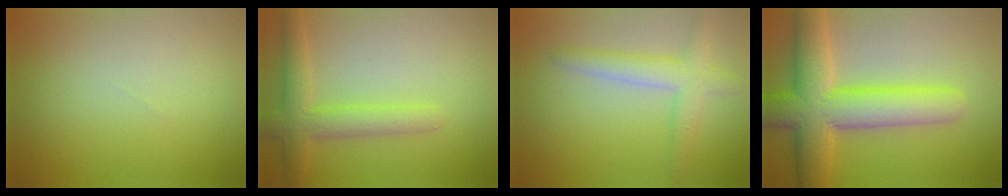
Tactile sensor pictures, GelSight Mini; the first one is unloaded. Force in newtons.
{"total": 3.8, "press": 3.8, "slide": 0.0}
{"total": 3.7, "press": 3.7, "slide": 0.1}
{"total": 9.3, "press": 9.3, "slide": 0.4}